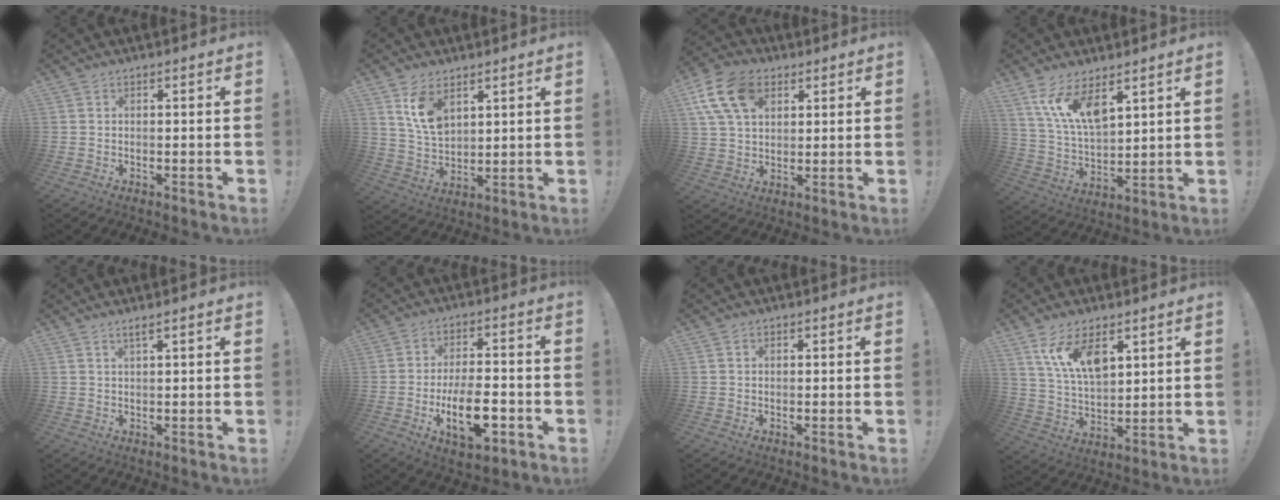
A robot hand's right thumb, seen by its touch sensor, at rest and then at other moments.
{"total": 9.9, "force": [5.5, 5.9, 5.8], "torque": [-0.102, -0.020, 0.108]}
{"total": 14.5, "force": [5.9, 9.7, 9.0], "torque": [-0.162, -0.012, 0.113]}
{"total": 11.9, "force": [8.0, 4.6, 7.5], "torque": [-0.153, -0.041, 0.152]}
{"total": 1.9, "force": [1.1, 0.0, 1.5], "torque": [-0.037, 0.001, 0.020]}
{"total": 11.0, "force": [-3.5, 4.7, 9.3], "torque": [-0.144, 0.002, -0.062]}
{"total": 0.5, "force": [0.1, 0.5, 0.1], "torque": [0.002, -0.001, 0.001]}
{"total": 12.1, "force": [6.8, 6.1, 7.9], "torque": [-0.145, -0.026, 0.130]}